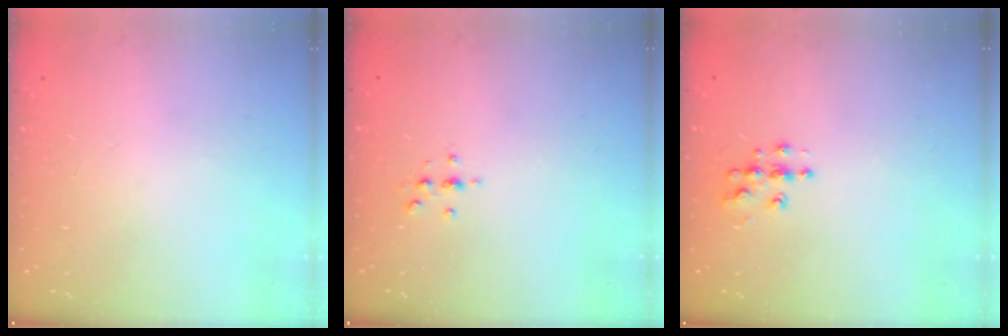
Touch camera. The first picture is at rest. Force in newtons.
{"total": 2.4, "press": 2.4, "slide": 0.3}
{"total": 6.2, "press": 6.2, "slide": 0.2}